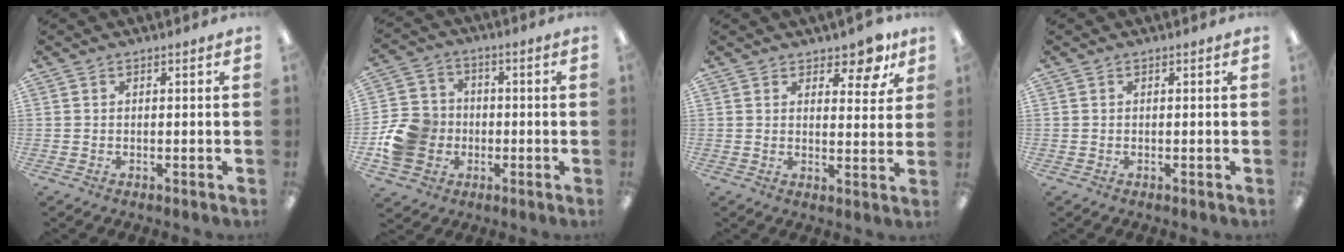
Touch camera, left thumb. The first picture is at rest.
{"total": 12.0, "force": [-2.9, 10.8, 4.4], "torque": [-0.088, 0.032, -0.044]}
{"total": 6.7, "force": [5.2, 2.8, 3.3], "torque": [-0.030, -0.030, 0.085]}
{"total": 0.0}